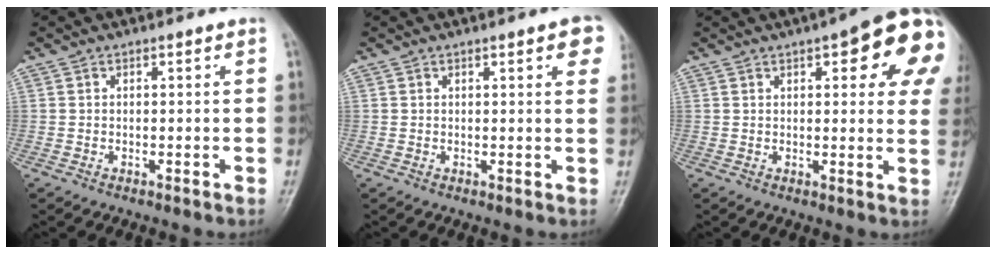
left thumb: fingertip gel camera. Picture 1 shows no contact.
{"total": 5.1, "force": [2.4, 1.3, 4.3], "torque": [-0.034, -0.002, 0.022]}
{"total": 18.2, "force": [7.0, 6.2, 15.6], "torque": [-0.171, -0.006, 0.077]}